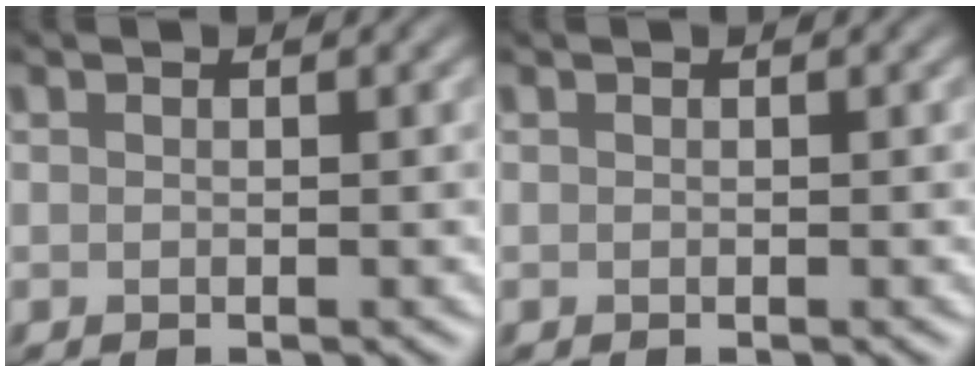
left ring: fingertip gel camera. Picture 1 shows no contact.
{"total": 0.0}